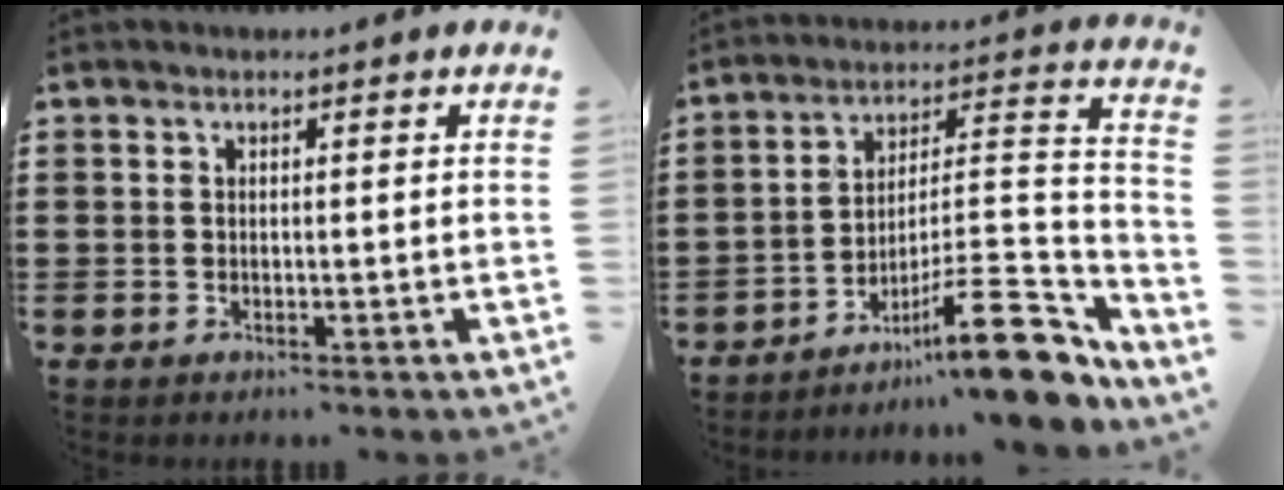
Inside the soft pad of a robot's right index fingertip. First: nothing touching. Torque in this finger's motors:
{"motor_torque": [1.16, -0.97, 0.34, 0.13]}